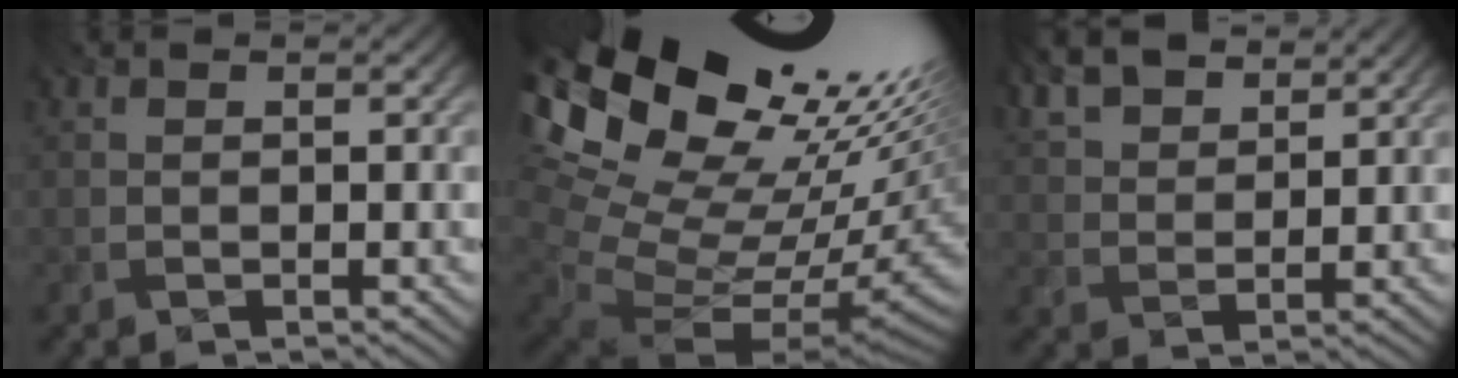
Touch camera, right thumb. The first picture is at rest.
{"total": 18.7, "force": [6.5, 11.4, 13.3], "torque": [-0.234, 0.013, 0.130]}
{"total": 8.3, "force": [6.2, 3.4, 4.5], "torque": [-0.127, 0.001, 0.112]}